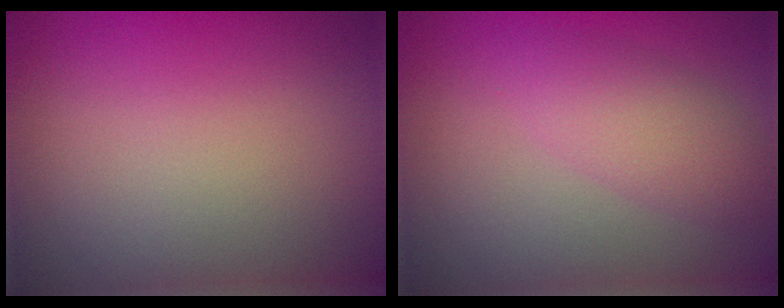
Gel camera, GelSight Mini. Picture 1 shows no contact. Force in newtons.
{"total": 3.2, "press": 3.2, "slide": 0.1}